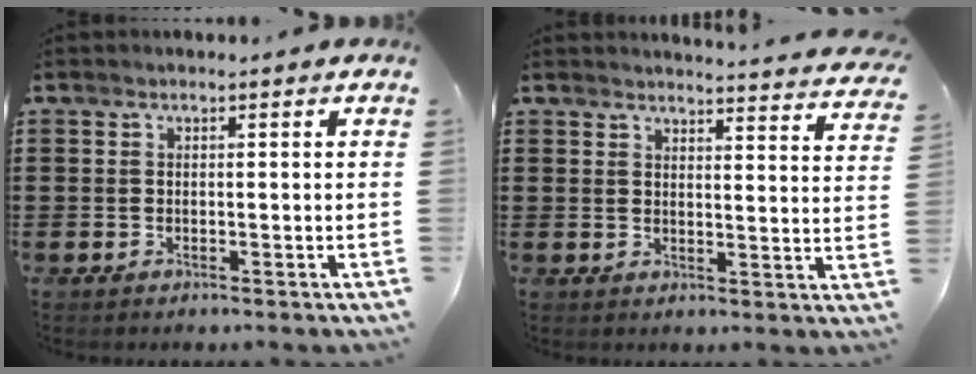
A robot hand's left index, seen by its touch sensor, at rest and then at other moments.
{"total": 3.3, "force": [3.2, -0.5, 0.3], "torque": [-0.012, -0.027, 0.053]}